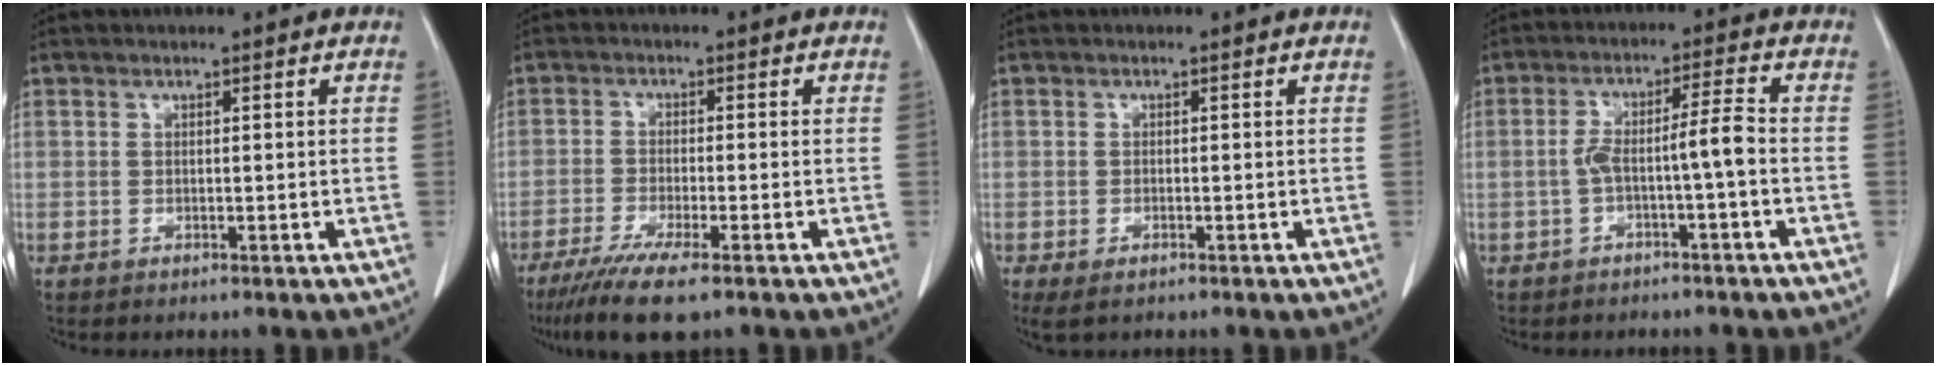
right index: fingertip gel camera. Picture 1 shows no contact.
{"total": 7.7, "force": [-5.3, 0.3, 5.6], "torque": [-0.093, -0.019, -0.086]}
{"total": 2.4, "force": [-1.5, 0.9, 1.6], "torque": [-0.034, -0.006, -0.017]}
{"total": 5.2, "force": [-1.6, -0.2, 5.0], "torque": [-0.094, 0.024, -0.022]}